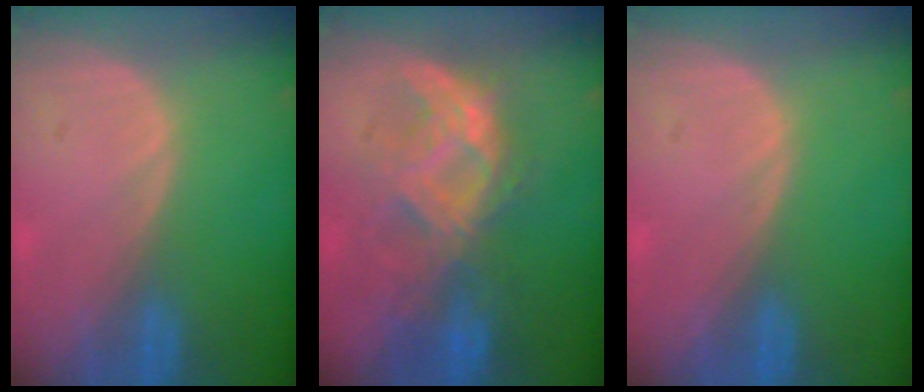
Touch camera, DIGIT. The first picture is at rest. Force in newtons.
{"total": 8.2, "press": 8.1, "slide": 1.3}
{"total": 0.0}